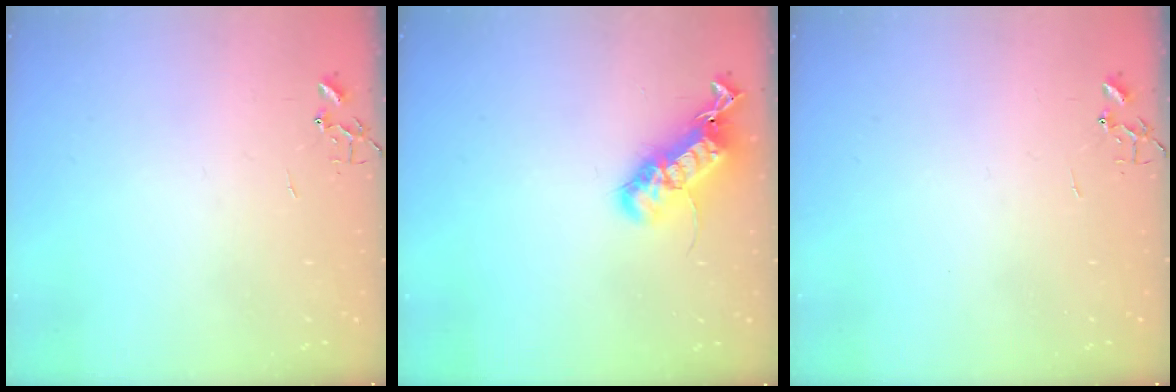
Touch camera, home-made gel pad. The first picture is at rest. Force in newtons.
{"total": 19.9, "press": 19.9, "slide": 0.3}
{"total": 0.0}